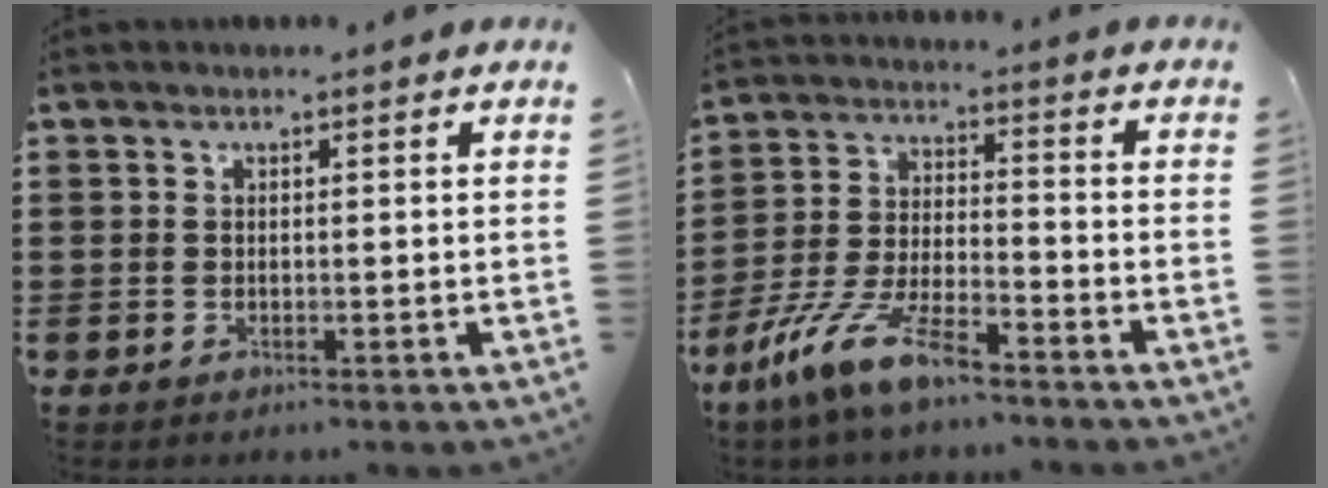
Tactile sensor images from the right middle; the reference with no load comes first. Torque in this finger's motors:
{"motor_torque": [1.31, 0.12, 1.02, 0.20]}